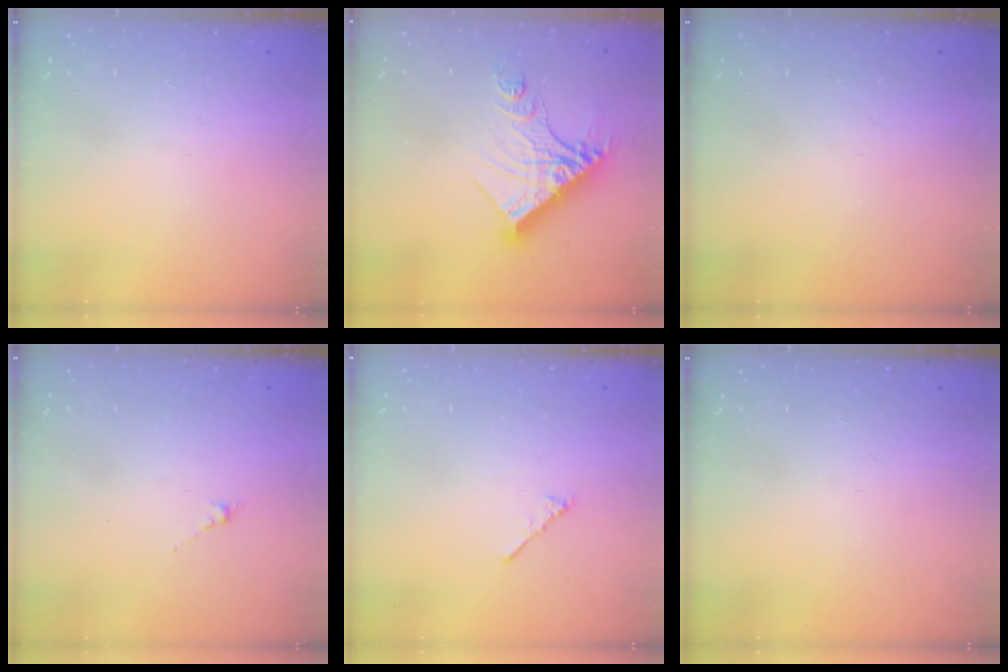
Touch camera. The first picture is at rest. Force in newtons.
{"total": 15.5, "press": 15.4, "slide": 1.4}
{"total": 0.0}
{"total": 0.5, "press": 0.3, "slide": 0.4}
{"total": 2.3, "press": 2.2, "slide": 0.6}
{"total": 0.0}